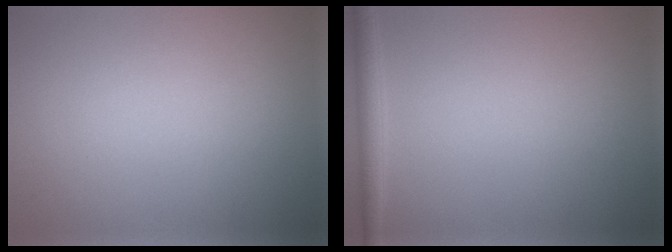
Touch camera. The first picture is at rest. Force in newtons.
{"total": 1.7, "press": 1.7, "slide": 0.1}